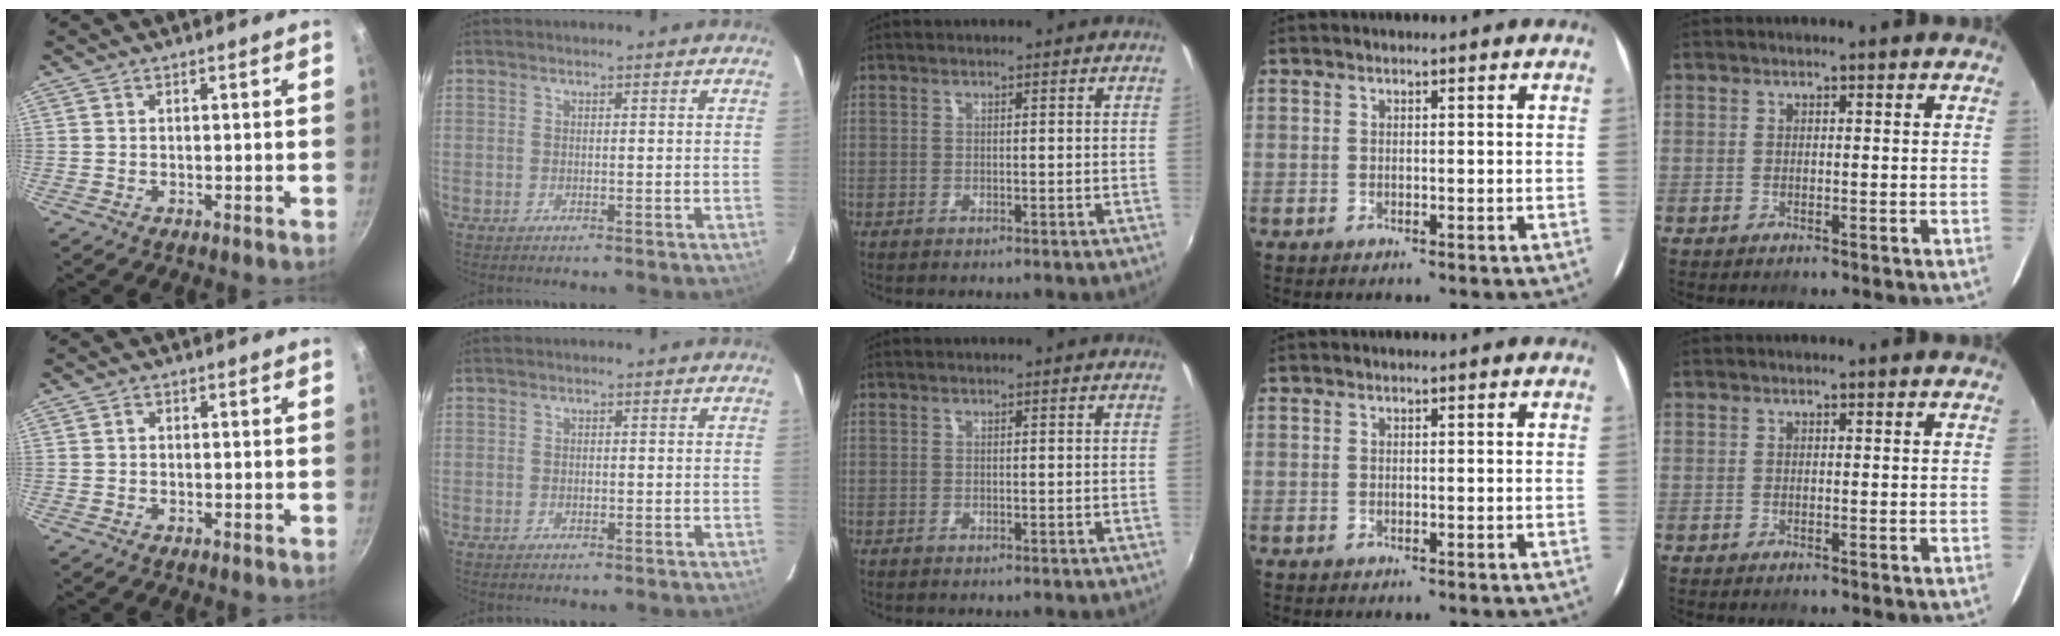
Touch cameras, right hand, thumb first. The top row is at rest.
{"thumb": {"total": 0.9, "force": [0.0, 0.8, 0.5], "torque": [-0.007, 0.007, -0.001]}, "index": {"total": 0.8, "force": [-0.2, 0.7, 0.3], "torque": [-0.003, 0.000, -0.002]}}